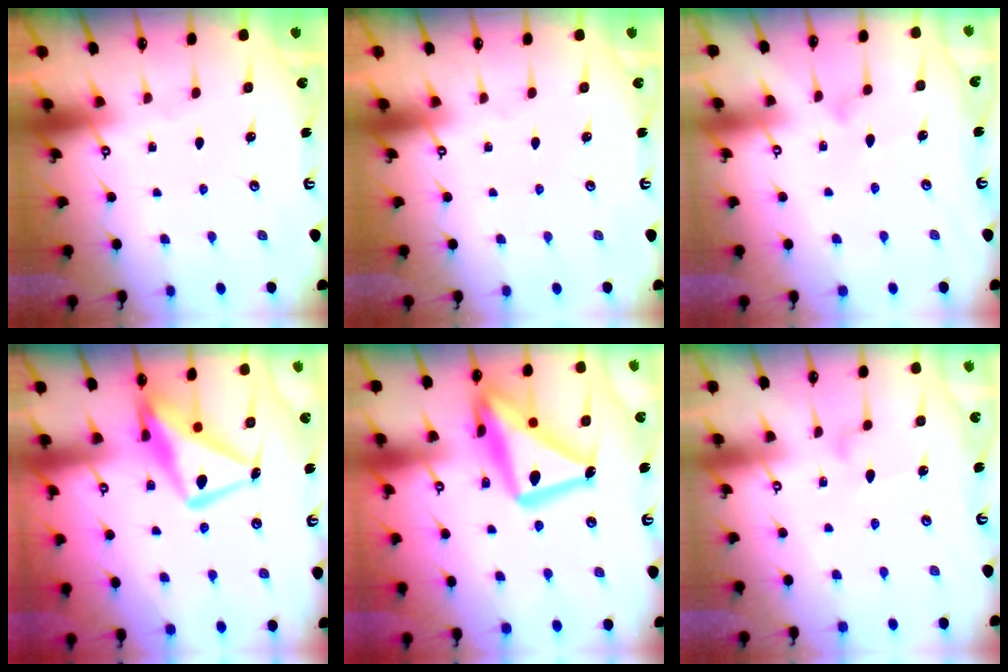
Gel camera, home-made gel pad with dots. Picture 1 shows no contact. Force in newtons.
{"total": 0.0}
{"total": 7.7, "press": 7.7, "slide": 0.2}
{"total": 15.1, "press": 15.0, "slide": 1.5}
{"total": 20.8, "press": 20.8, "slide": 1.5}
{"total": 7.6, "press": 7.5, "slide": 0.5}